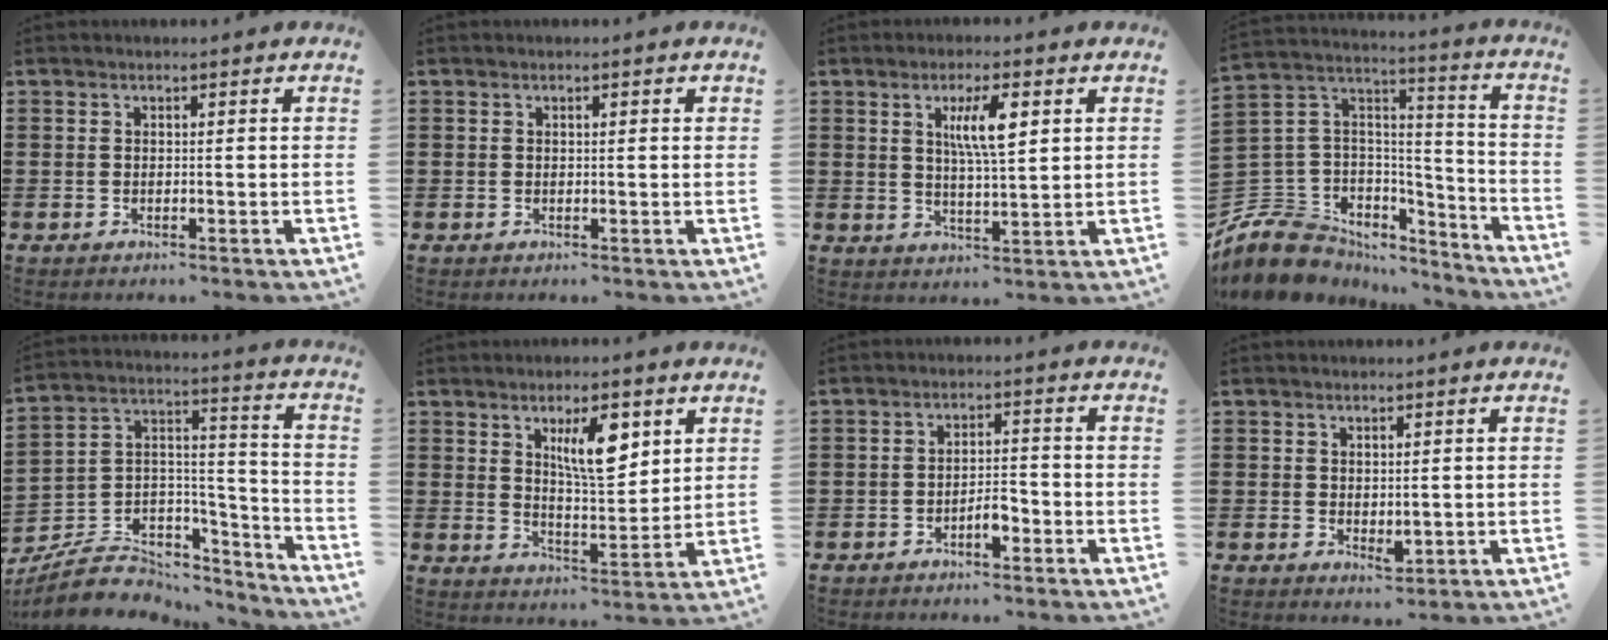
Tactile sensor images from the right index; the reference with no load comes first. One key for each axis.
{"total": 0.6, "fx": 0.2, "fy": 0.1, "fz": 0.5, "tx": -0.010, "ty": 0.002, "tz": 0.004}
{"total": 6.9, "fx": 2.4, "fy": 1.6, "fz": 6.2, "tx": -0.120, "ty": 0.006, "tz": 0.036}
{"total": 9.3, "fx": -5.6, "fy": 6.9, "fz": 2.5, "tx": -0.091, "ty": -0.005, "tz": -0.106}
{"total": 7.1, "fx": -5.1, "fy": 4.6, "fz": 1.8, "tx": -0.051, "ty": 0.001, "tz": -0.094}
{"total": 8.6, "fx": 3.8, "fy": 3.0, "fz": 7.1, "tx": -0.115, "ty": -0.004, "tz": 0.058}
{"total": 3.3, "fx": -1.7, "fy": 1.2, "fz": 2.5, "tx": -0.045, "ty": 0.007, "tz": -0.033}
{"total": 1.8, "fx": 0.6, "fy": 1.1, "fz": 1.2, "tx": -0.015, "ty": -0.004, "tz": 0.011}